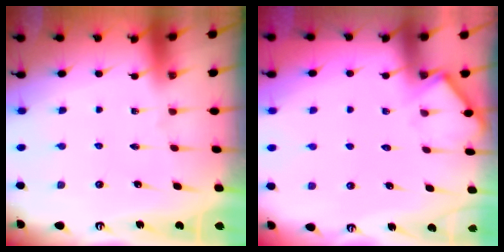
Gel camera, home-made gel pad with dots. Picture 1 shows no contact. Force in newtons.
{"total": 6.5, "press": 6.5, "slide": 0.5}